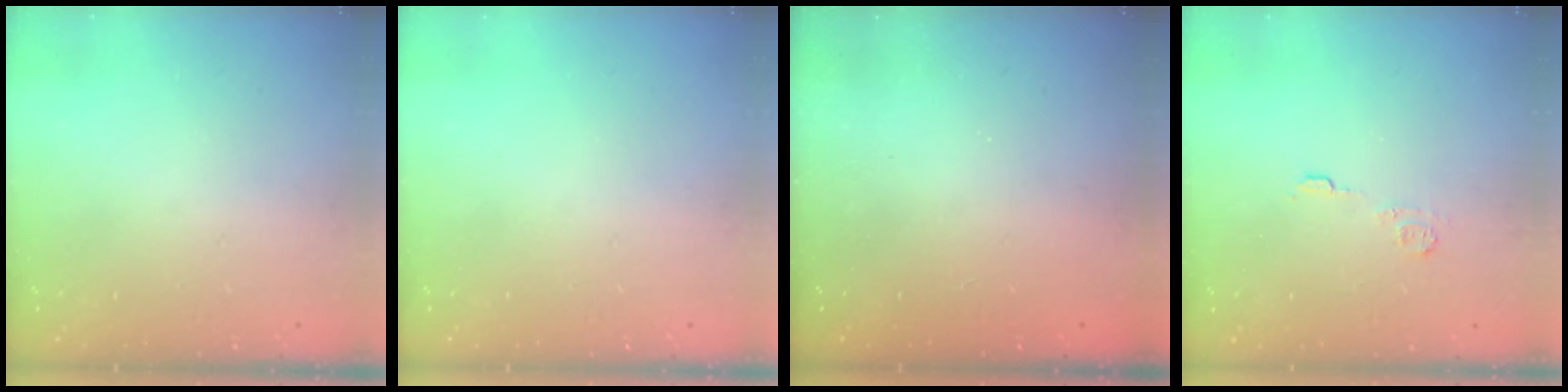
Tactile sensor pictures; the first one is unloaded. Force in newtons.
{"total": 0.0}
{"total": 2.3, "press": 2.2, "slide": 0.8}
{"total": 4.3, "press": 4.3, "slide": 0.6}